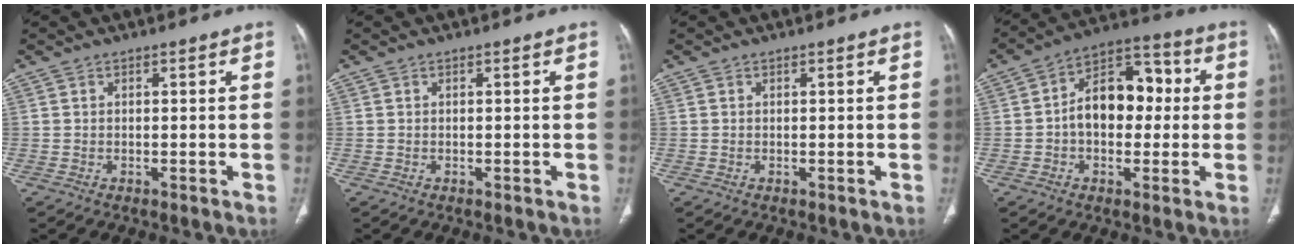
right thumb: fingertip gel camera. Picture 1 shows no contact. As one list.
[{"total": 0.0}, {"total": 0.0}, {"total": 13.6, "force": [0.3, 8.9, 10.2], "torque": [-0.123, 0.038, -0.004]}]